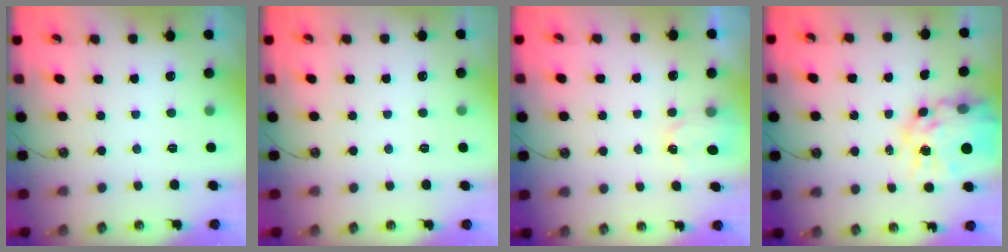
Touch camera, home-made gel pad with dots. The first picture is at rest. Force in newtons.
{"total": 0.0}
{"total": 1.8, "press": 1.7, "slide": 0.3}
{"total": 15.1, "press": 15.0, "slide": 1.4}